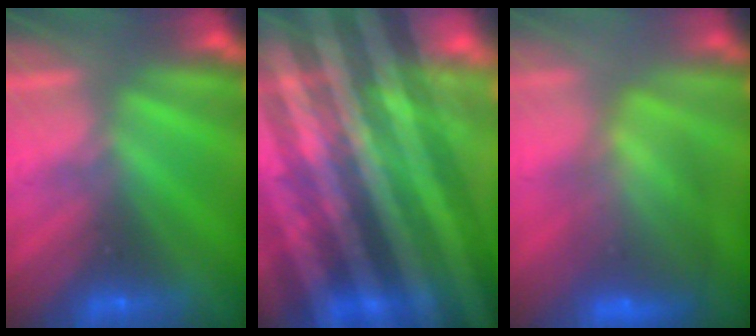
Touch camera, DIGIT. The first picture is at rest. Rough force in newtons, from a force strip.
{"total": 8.1}
{"total": 8.5}